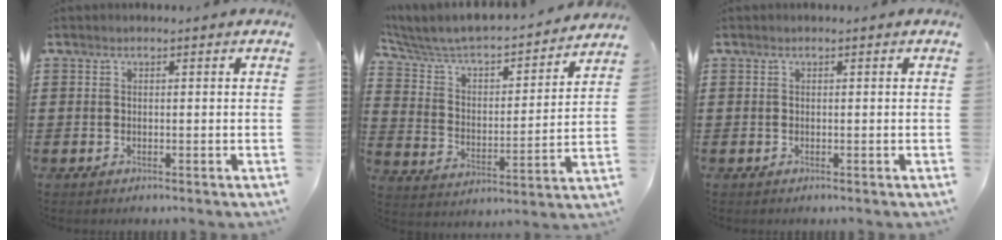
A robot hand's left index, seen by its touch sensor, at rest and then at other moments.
{"total": 5.2, "force": [4.8, 1.5, 1.6], "torque": [-0.059, -0.045, 0.073]}
{"total": 0.0}